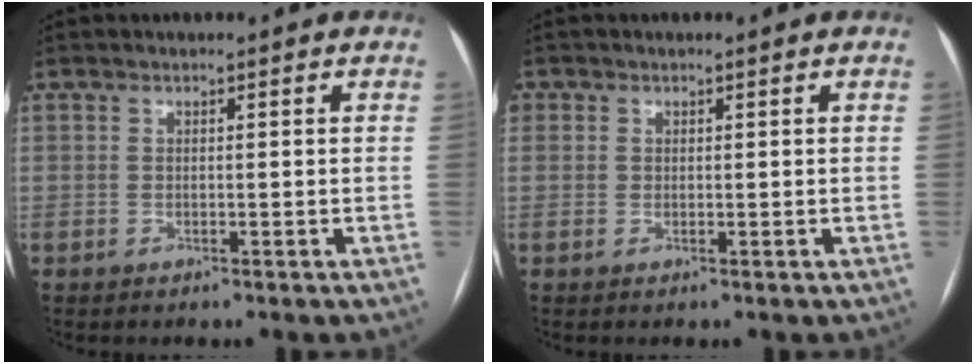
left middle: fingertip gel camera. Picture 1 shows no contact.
{"total": 1.1, "force": [0.3, 1.1, 0.2], "torque": [0.006, 0.002, 0.002]}